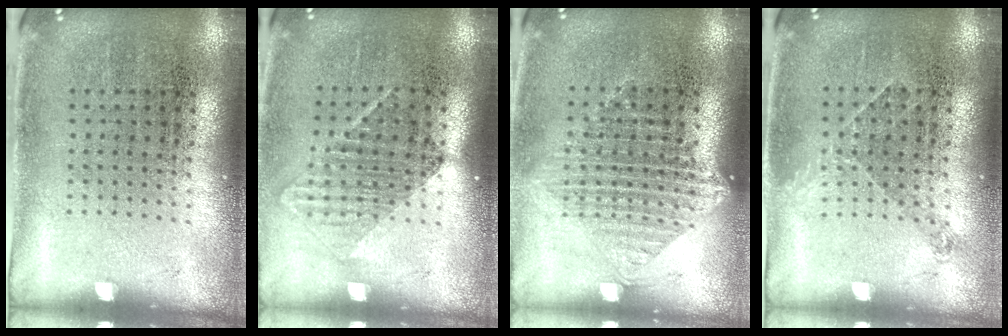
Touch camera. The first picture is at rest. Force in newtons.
{"total": 1.3, "press": 1.0, "slide": 0.8}
{"total": 1.3, "press": 1.1, "slide": 0.6}
{"total": 1.0, "press": 0.8, "slide": 0.6}